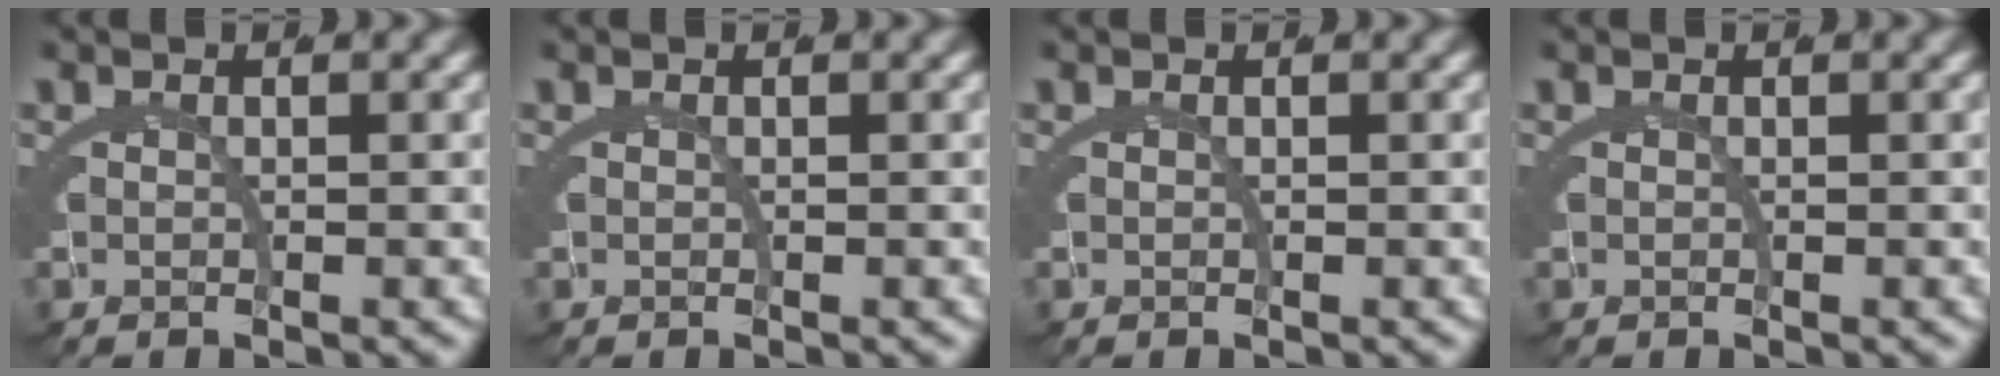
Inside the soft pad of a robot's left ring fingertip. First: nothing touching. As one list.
[{"total": 0.0}, {"total": 0.0}, {"total": 0.0}]